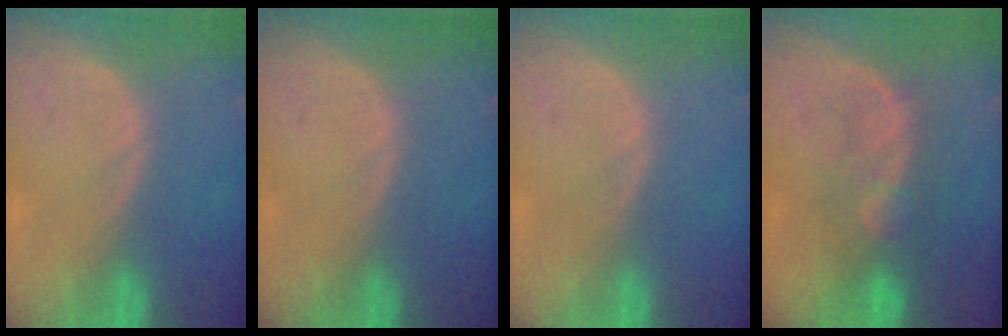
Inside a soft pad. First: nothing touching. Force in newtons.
{"total": 0.0}
{"total": 0.0}
{"total": 6.1, "press": 6.0, "slide": 1.2}